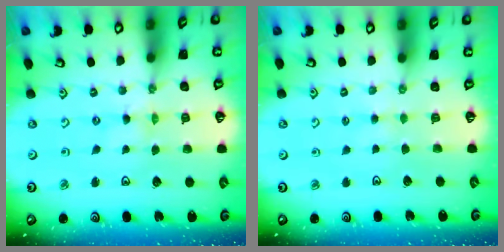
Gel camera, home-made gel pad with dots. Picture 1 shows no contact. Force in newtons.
{"total": 1.1, "press": 1.1, "slide": 0.3}